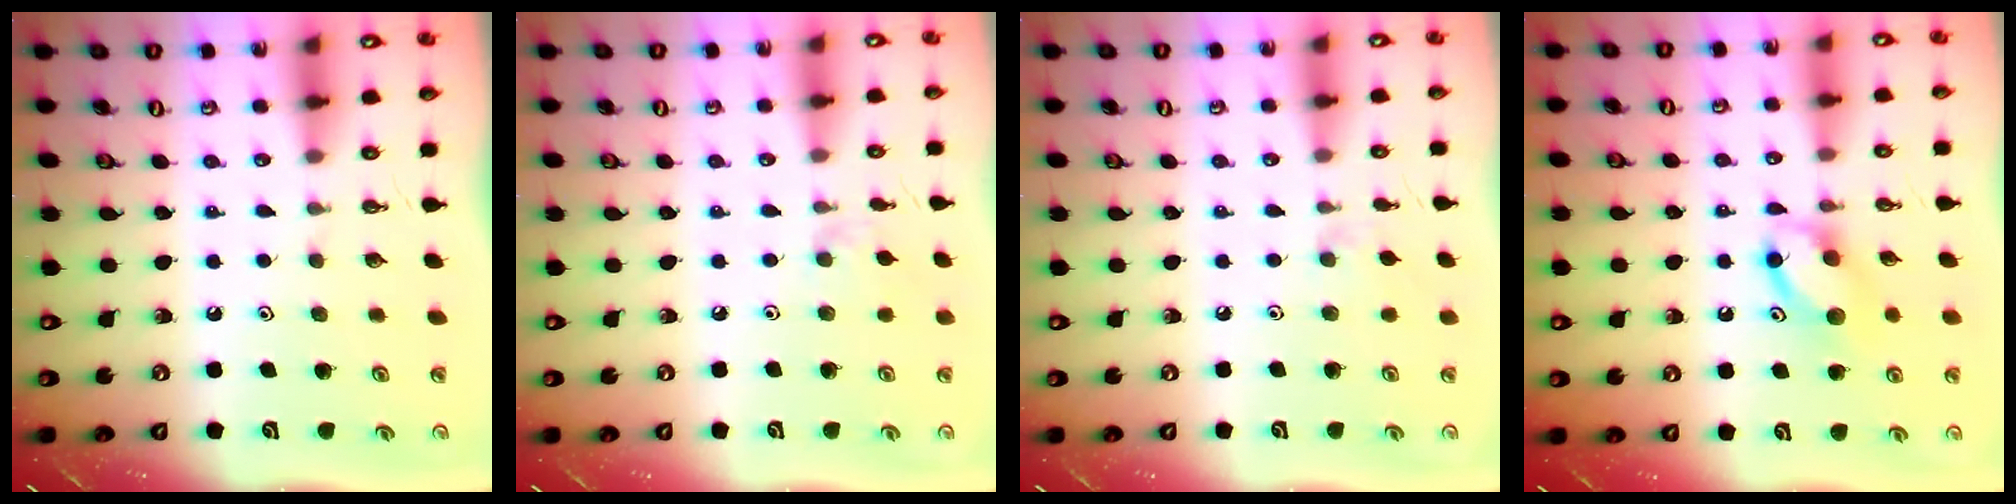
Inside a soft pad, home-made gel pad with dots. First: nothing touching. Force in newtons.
{"total": 2.6, "press": 2.6, "slide": 0.5}
{"total": 2.9, "press": 2.9, "slide": 0.5}
{"total": 9.1, "press": 9.1, "slide": 1.2}